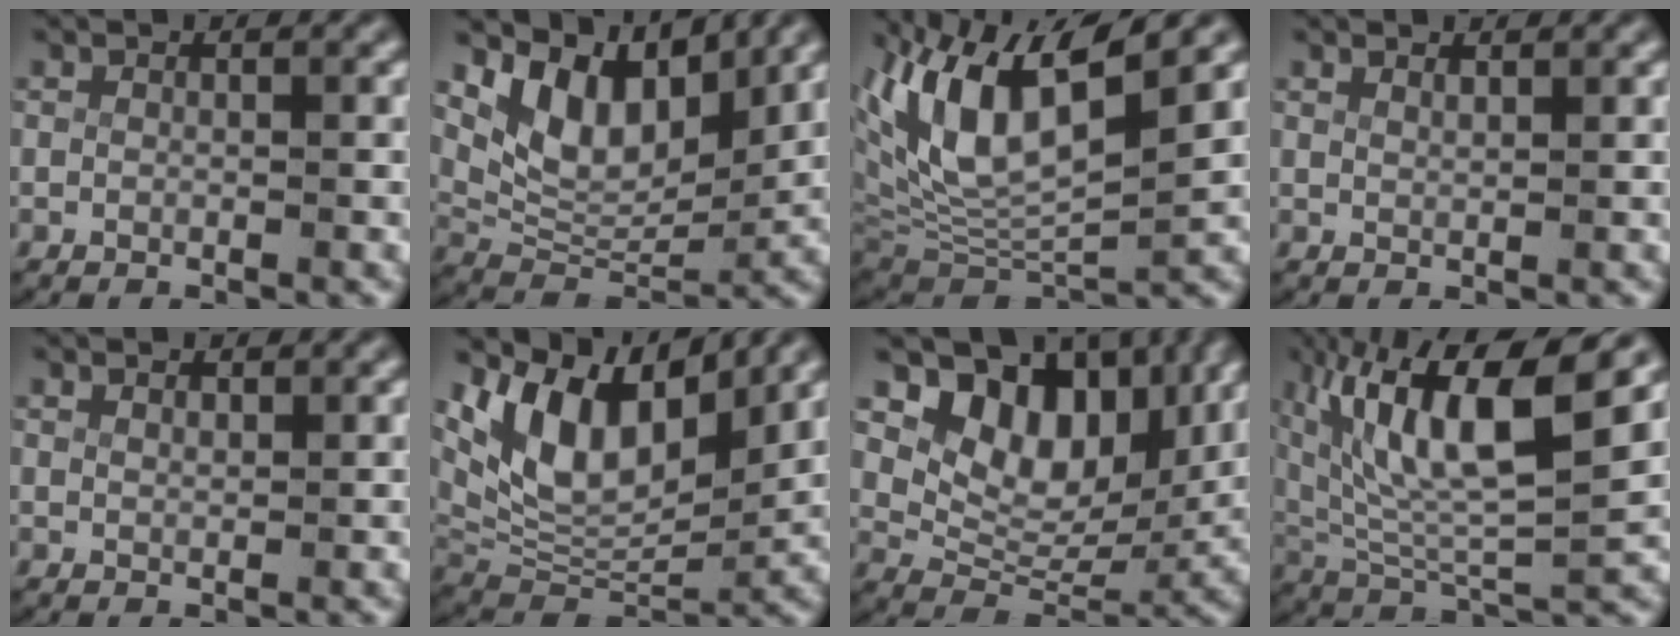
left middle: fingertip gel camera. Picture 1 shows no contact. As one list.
[{"total": 10.6, "force": [3.9, 7.3, 6.6], "torque": [-0.130, -0.007, 0.067]}, {"total": 11.0, "force": [2.2, 6.7, 8.4], "torque": [-0.187, -0.007, 0.046]}, {"total": 1.0, "force": [1.0, -0.2, 0.1], "torque": [-0.005, -0.009, 0.025]}, {"total": 0.7, "force": [0.7, 0.0, 0.3], "torque": [-0.007, -0.009, 0.019]}, {"total": 11.5, "force": [3.6, 7.4, 8.0], "torque": [-0.168, -0.009, 0.065]}, {"total": 12.0, "force": [4.8, 8.1, 7.3], "torque": [-0.142, -0.012, 0.076]}, {"total": 11.9, "force": [4.0, 5.3, 9.9], "torque": [-0.192, 0.002, 0.069]}]